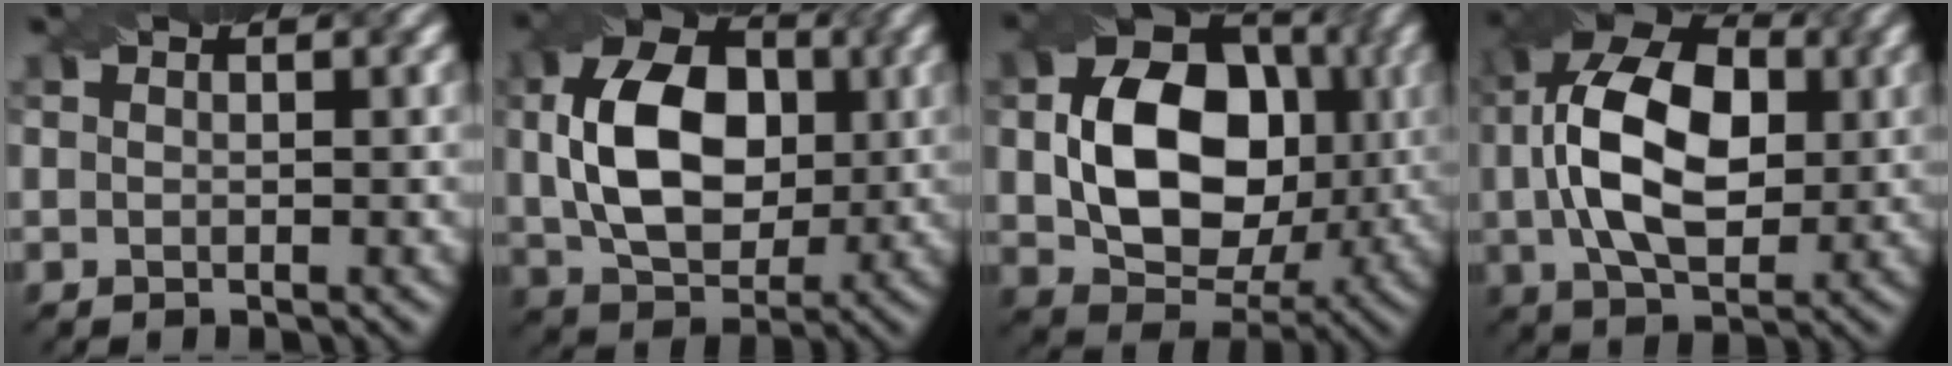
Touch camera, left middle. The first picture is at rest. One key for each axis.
{"total": 10.5, "fx": 1.1, "fy": 7.1, "fz": 7.6, "tx": -0.155, "ty": 0.001, "tz": 0.023}
{"total": 11.5, "fx": 0.7, "fy": 8.3, "fz": 7.8, "tx": -0.146, "ty": 0.000, "tz": 0.020}
{"total": 11.8, "fx": 1.4, "fy": 7.0, "fz": 9.5, "tx": -0.185, "ty": 0.020, "tz": 0.019}